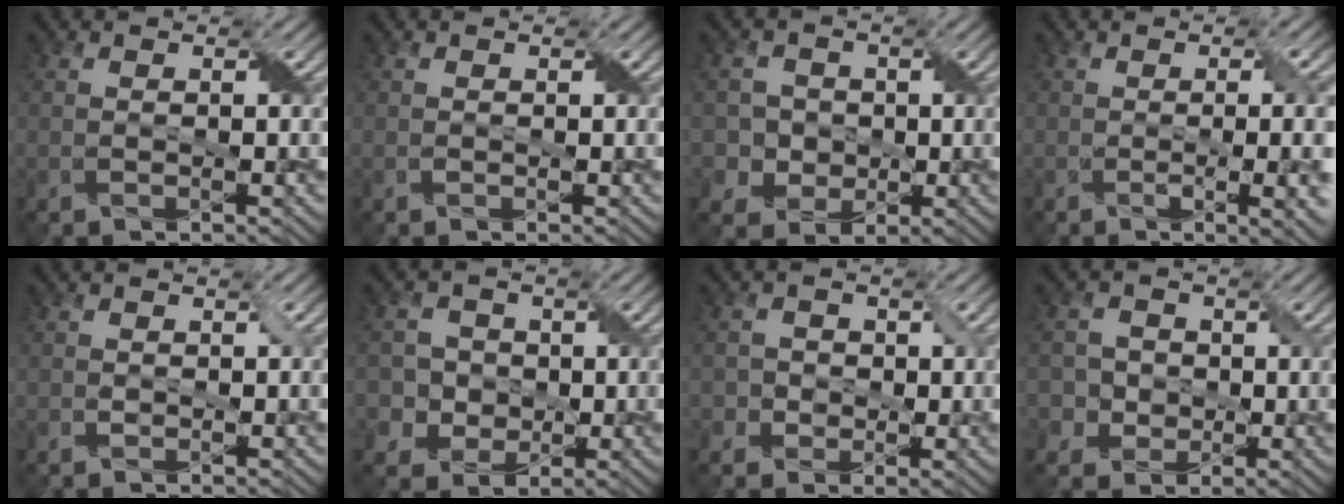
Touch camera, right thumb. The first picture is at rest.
{"total": 0.0}
{"total": 4.5, "force": [-0.2, 4.4, 0.9], "torque": [-0.033, 0.003, -0.011]}
{"total": 8.6, "force": [-0.8, 2.9, 8.0], "torque": [-0.086, 0.000, 0.001]}
{"total": 0.8, "force": [-0.1, 0.7, 0.4], "torque": [-0.012, 0.000, -0.003]}
{"total": 5.0, "force": [-0.2, 4.9, 1.1], "torque": [-0.037, 0.007, -0.016]}
{"total": 3.3, "force": [-0.3, 3.2, 0.7], "torque": [-0.016, 0.007, -0.020]}
{"total": 4.0, "force": [-0.3, 3.9, 0.9], "torque": [-0.026, 0.007, -0.022]}